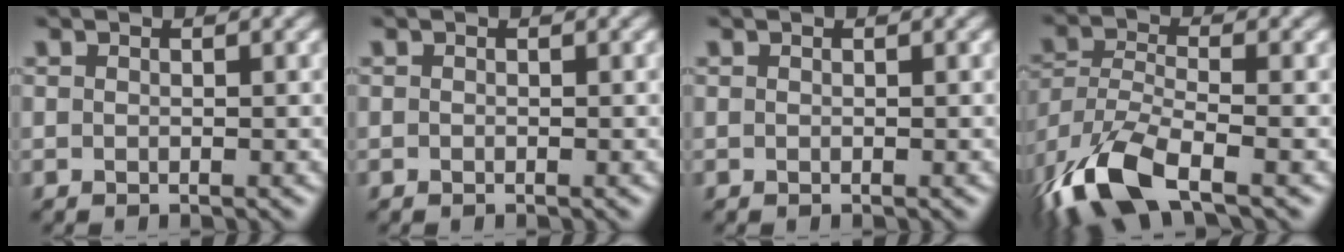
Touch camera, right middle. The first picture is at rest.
{"total": 0.0}
{"total": 0.0}
{"total": 9.7, "force": [-6.1, 3.2, 6.8], "torque": [-0.150, -0.016, -0.127]}